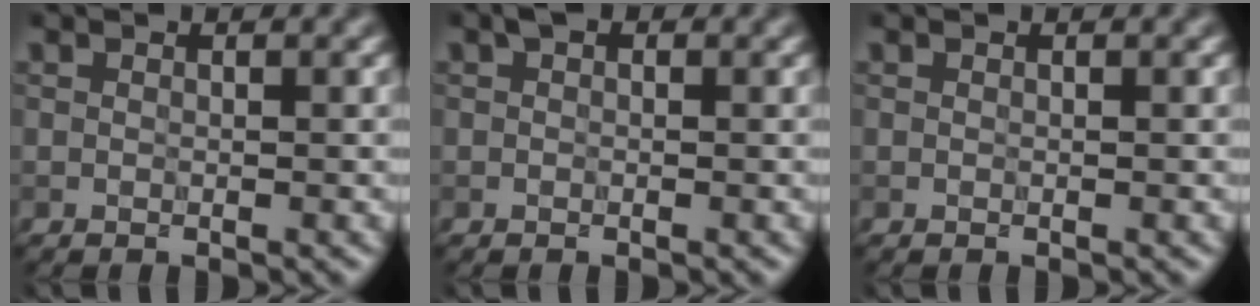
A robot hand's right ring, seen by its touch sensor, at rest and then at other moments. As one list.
[{"total": 0.8, "force": [0.3, 0.5, 0.5], "torque": [-0.006, 0.001, 0.001]}, {"total": 0.0}]